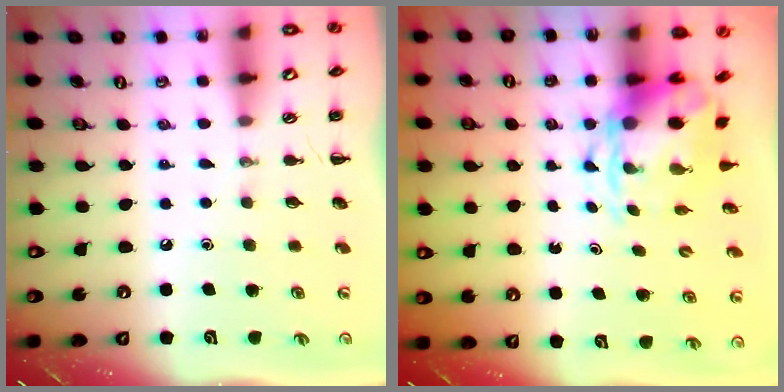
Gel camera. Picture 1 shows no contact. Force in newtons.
{"total": 4.7, "press": 4.6, "slide": 0.9}